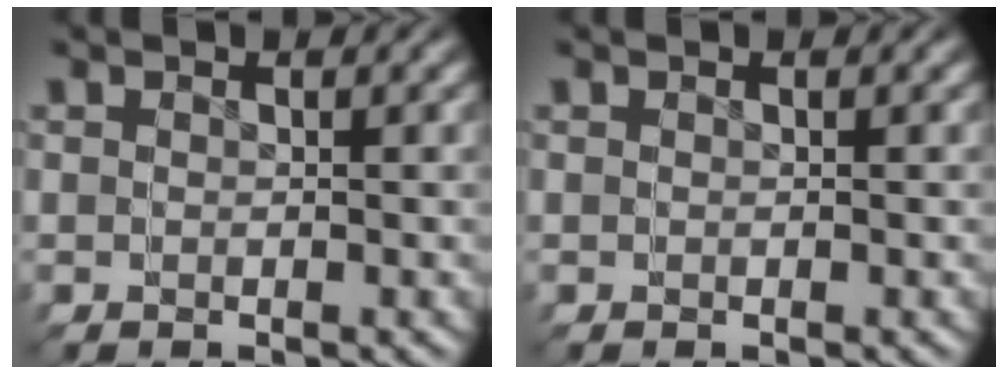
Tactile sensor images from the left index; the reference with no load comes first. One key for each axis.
{"total": 0.0}